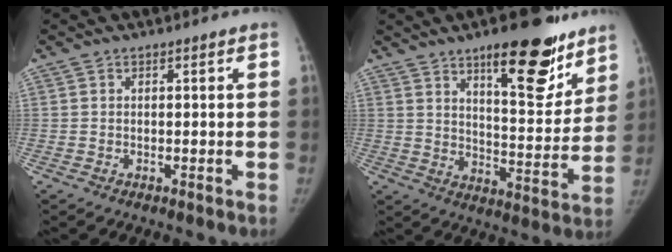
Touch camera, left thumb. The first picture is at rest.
{"total": 18.2, "force": [11.6, 6.2, 12.6], "torque": [-0.126, -0.075, 0.173]}